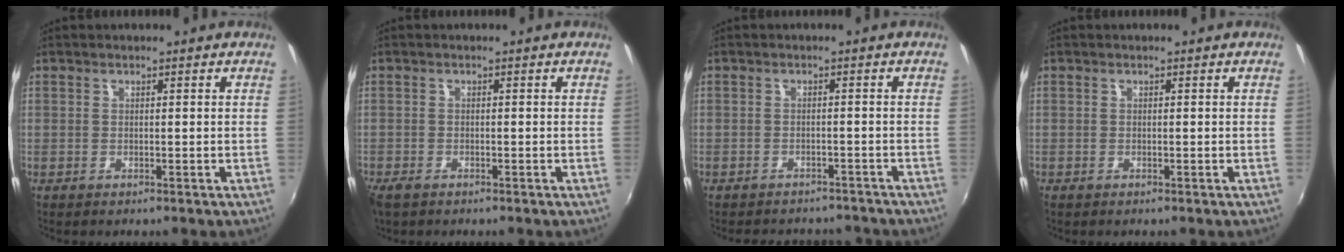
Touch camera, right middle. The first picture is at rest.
{"total": 2.4, "force": [-1.8, 1.2, 1.1], "torque": [-0.026, -0.009, -0.035]}
{"total": 9.9, "force": [-8.8, 3.4, 3.1], "torque": [-0.070, -0.007, -0.111]}
{"total": 0.0}